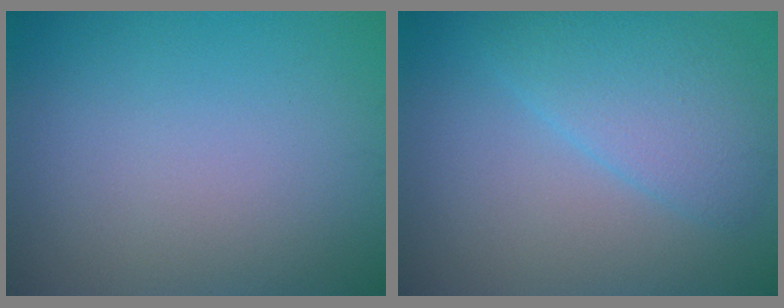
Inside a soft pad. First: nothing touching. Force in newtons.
{"total": 4.3, "press": 4.3, "slide": 0.2}